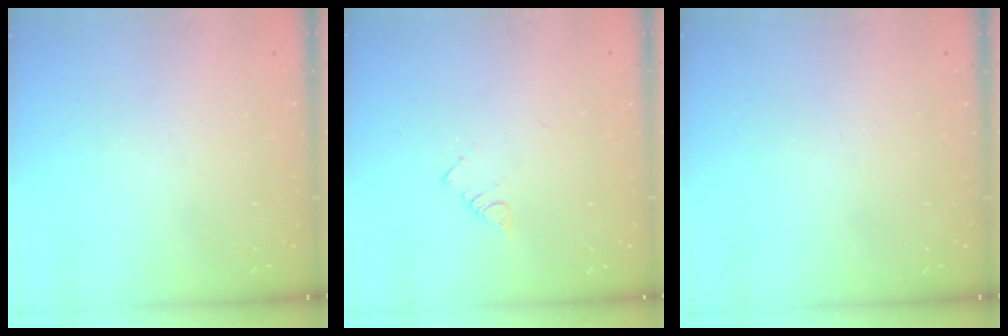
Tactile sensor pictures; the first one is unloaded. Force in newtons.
{"total": 2.7, "press": 2.7, "slide": 0.4}
{"total": 0.0}